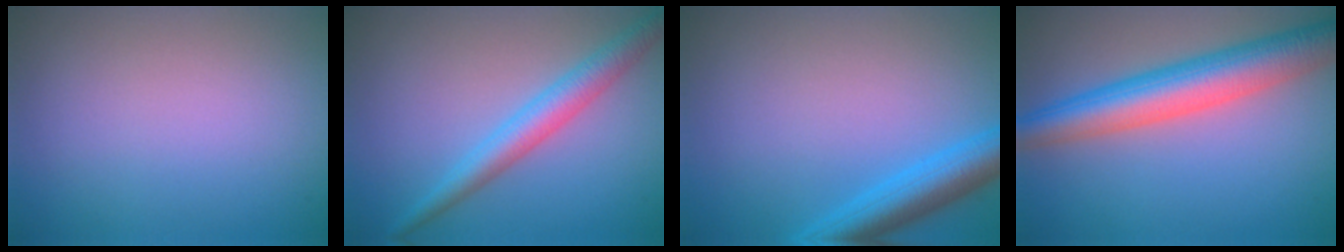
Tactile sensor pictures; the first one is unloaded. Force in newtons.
{"total": 3.5, "press": 3.5, "slide": 0.1}
{"total": 4.5, "press": 4.5, "slide": 0.3}
{"total": 7.6, "press": 7.6, "slide": 0.2}